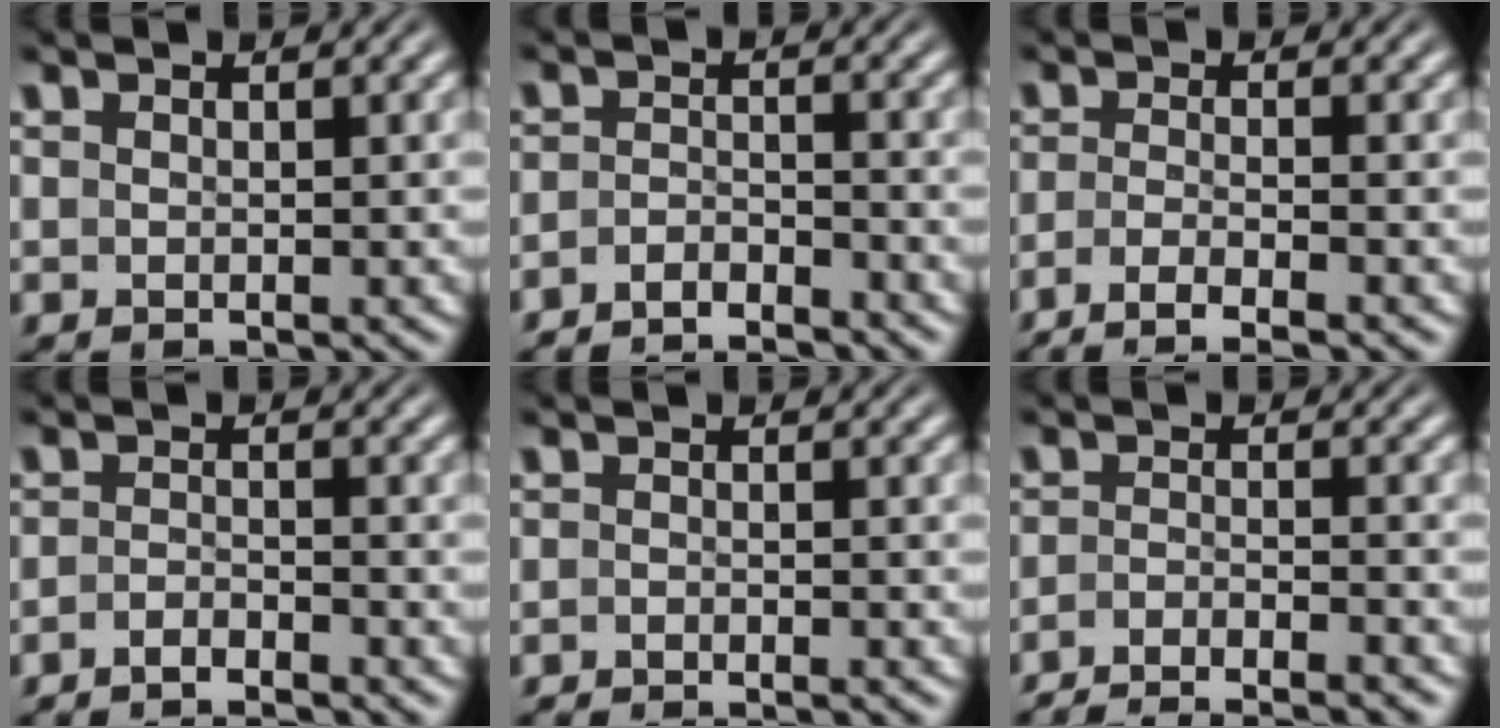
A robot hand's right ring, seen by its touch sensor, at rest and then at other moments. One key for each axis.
{"total": 4.1, "fx": -3.9, "fy": 1.0, "fz": 0.5, "tx": -0.009, "ty": -0.015, "tz": -0.062}
{"total": 5.4, "fx": -4.4, "fy": 1.2, "fz": 2.9, "tx": -0.053, "ty": -0.020, "tz": -0.059}
{"total": 3.1, "fx": -3.1, "fy": 0.4, "fz": 0.6, "tx": -0.013, "ty": -0.009, "tz": -0.049}
{"total": 2.1, "fx": -2.1, "fy": 0.2, "fz": 0.1, "tx": -0.003, "ty": -0.006, "tz": -0.035}
{"total": 7.9, "fx": -7.3, "fy": 1.9, "fz": 2.2, "tx": -0.025, "ty": -0.019, "tz": -0.108}